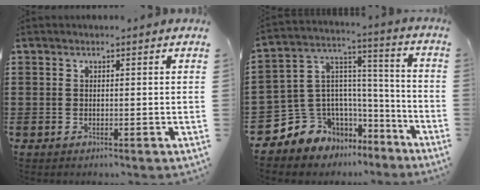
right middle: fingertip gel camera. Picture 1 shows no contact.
{"total": 7.8, "force": [-5.0, 6.0, -1.1], "torque": [-0.029, -0.017, -0.096]}